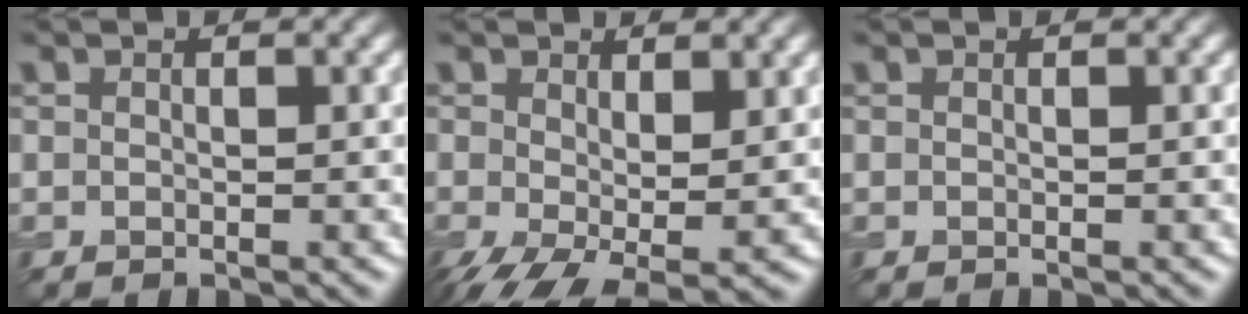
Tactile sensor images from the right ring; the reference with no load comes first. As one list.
[{"total": 5.9, "force": [-1.2, 3.1, 4.8], "torque": [-0.111, -0.023, -0.014]}, {"total": 0.0}]